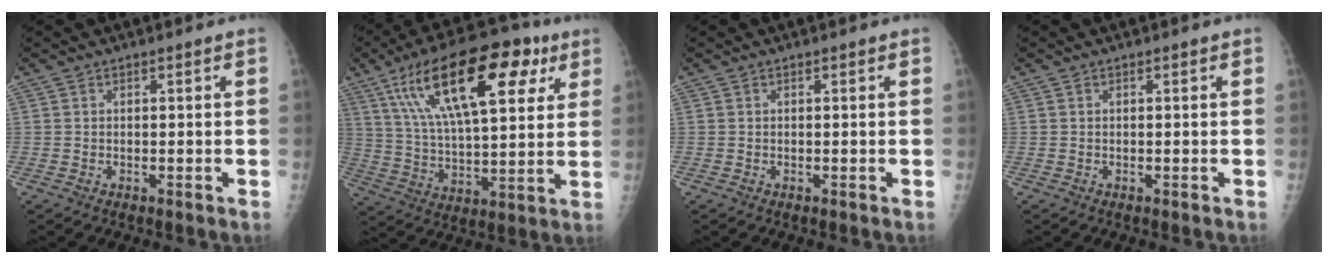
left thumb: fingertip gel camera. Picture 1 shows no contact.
{"total": 24.1, "force": [11.1, 10.0, 19.0], "torque": [-0.293, -0.006, 0.185]}
{"total": 0.0}
{"total": 0.0}